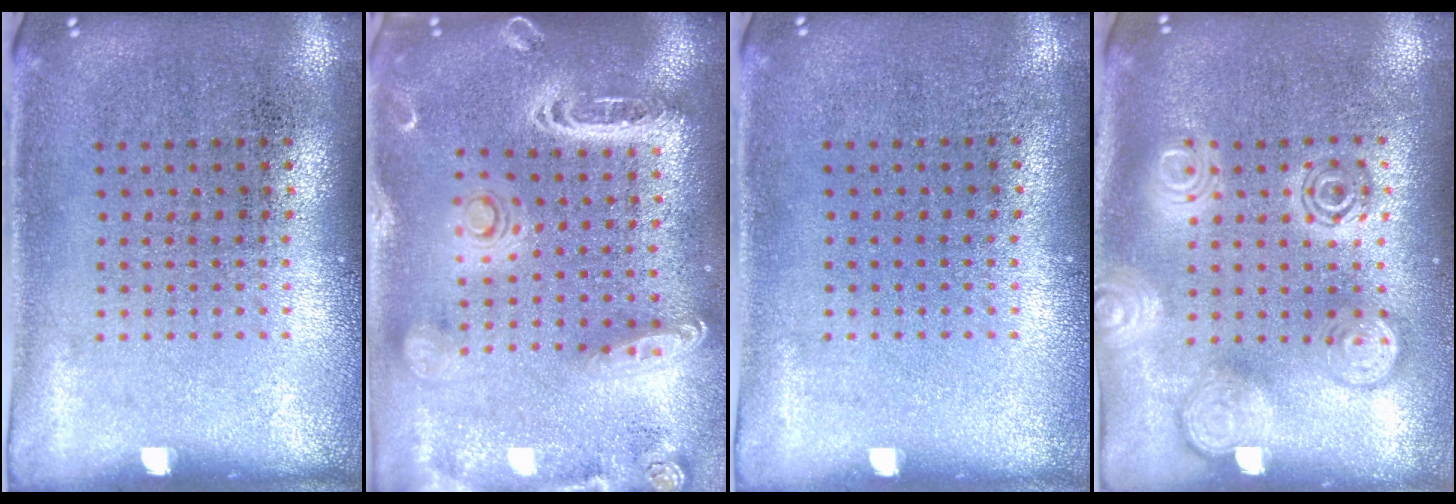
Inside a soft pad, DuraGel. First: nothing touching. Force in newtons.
{"total": 2.8, "press": 2.4, "slide": 1.4}
{"total": 0.0}
{"total": 3.0, "press": 3.0, "slide": 0.4}